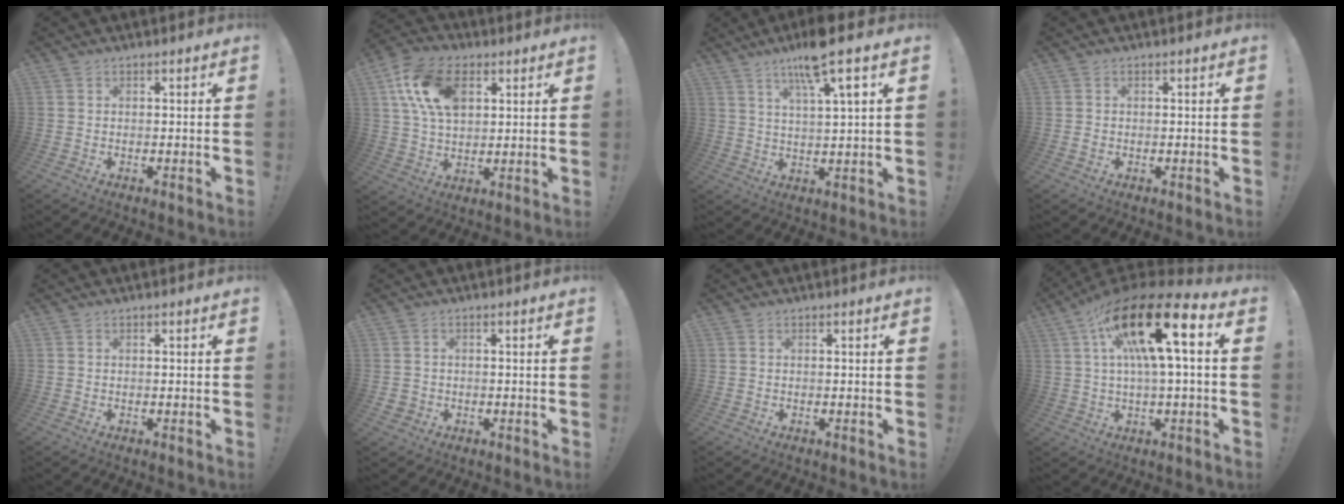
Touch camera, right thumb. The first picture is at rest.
{"total": 16.1, "force": [5.8, 10.3, 10.9], "torque": [-0.191, -0.005, 0.110]}
{"total": 10.9, "force": [6.6, 0.9, 8.6], "torque": [-0.136, -0.030, 0.099]}
{"total": 0.7, "force": [-0.2, 0.6, 0.2], "torque": [-0.011, 0.006, -0.003]}
{"total": 0.0}
{"total": 1.9, "force": [-0.2, 1.8, 0.6], "torque": [-0.011, 0.000, -0.001]}
{"total": 0.0}
{"total": 21.0, "force": [5.4, 6.1, 19.3], "torque": [-0.320, -0.015, 0.082]}